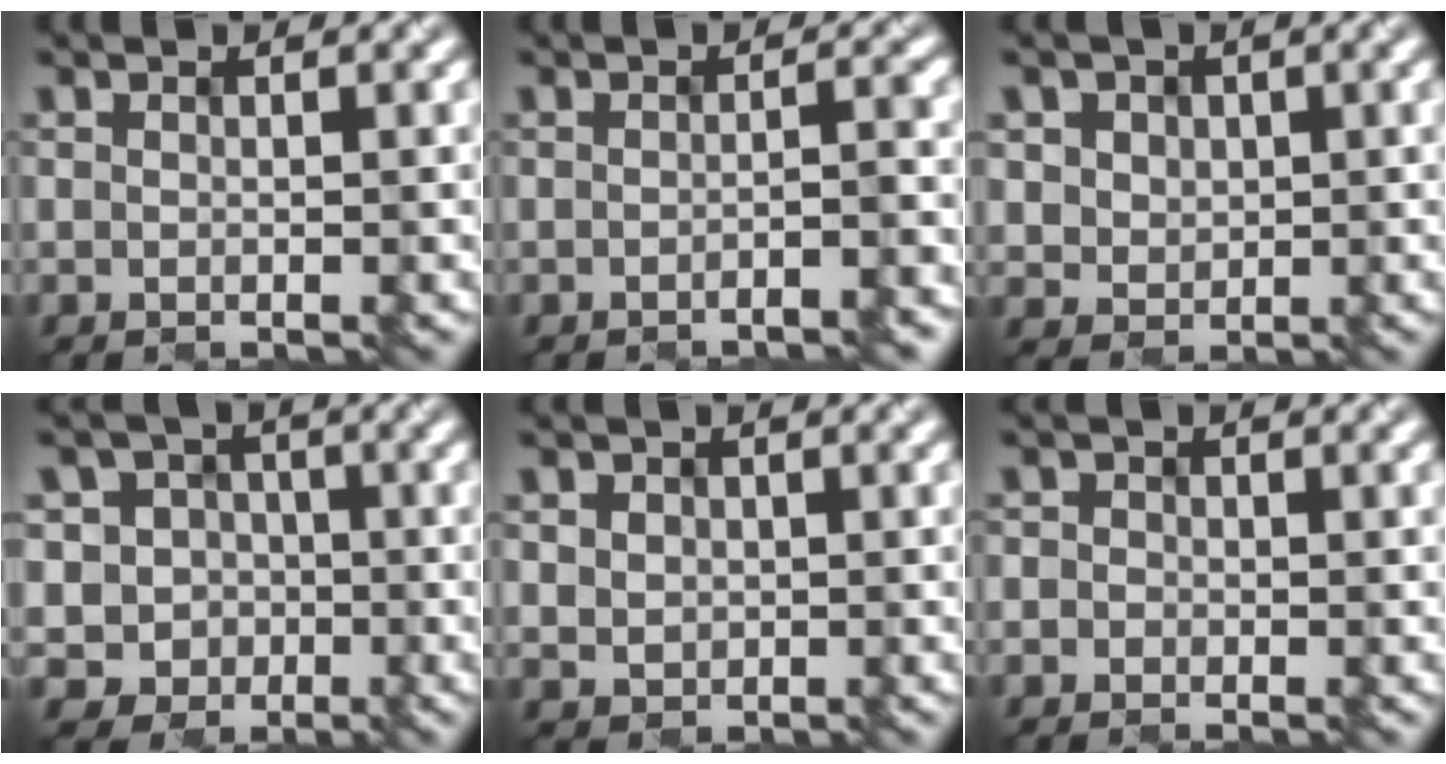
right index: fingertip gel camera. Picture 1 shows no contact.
{"total": 2.6, "force": [-1.6, 0.6, 2.0], "torque": [-0.012, 0.007, -0.017]}
{"total": 3.3, "force": [1.1, 2.9, 0.8], "torque": [-0.051, 0.006, 0.032]}
{"total": 4.8, "force": [-1.8, 4.4, 0.5], "torque": [-0.006, 0.017, -0.053]}
{"total": 2.4, "force": [0.4, 2.3, 0.5], "torque": [-0.033, 0.006, 0.016]}
{"total": 1.1, "force": [-0.7, 0.7, -0.5], "torque": [0.009, -0.002, -0.010]}